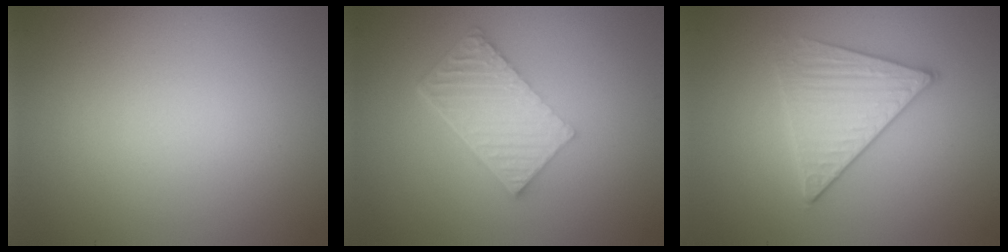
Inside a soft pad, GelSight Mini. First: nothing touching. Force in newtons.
{"total": 6.0, "press": 4.1, "slide": 4.4}
{"total": 3.4, "press": 3.2, "slide": 1.1}